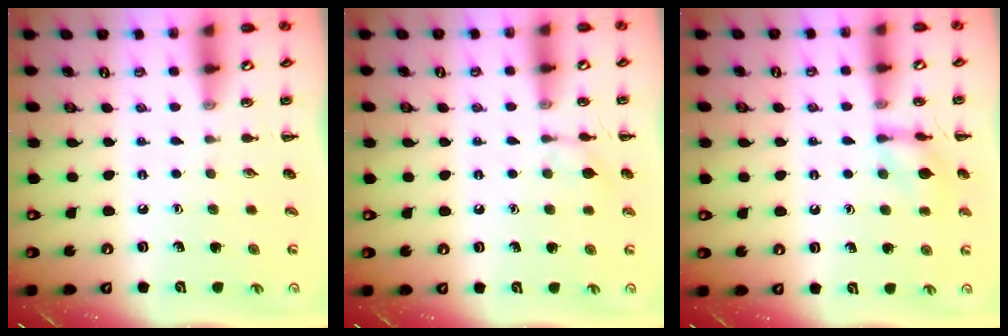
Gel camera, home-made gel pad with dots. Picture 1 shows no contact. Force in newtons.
{"total": 6.5, "press": 6.4, "slide": 0.7}
{"total": 10.4, "press": 10.4, "slide": 0.5}